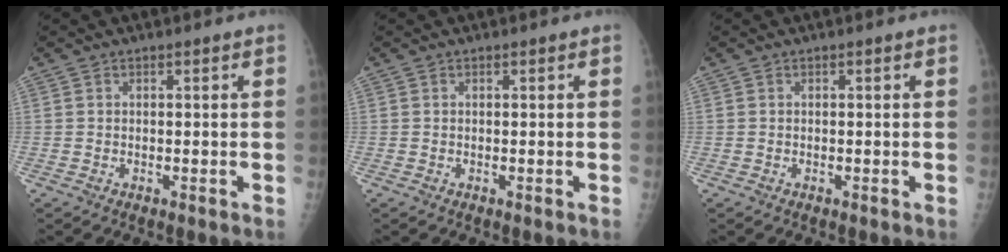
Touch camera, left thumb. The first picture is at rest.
{"total": 0.0}
{"total": 0.0}